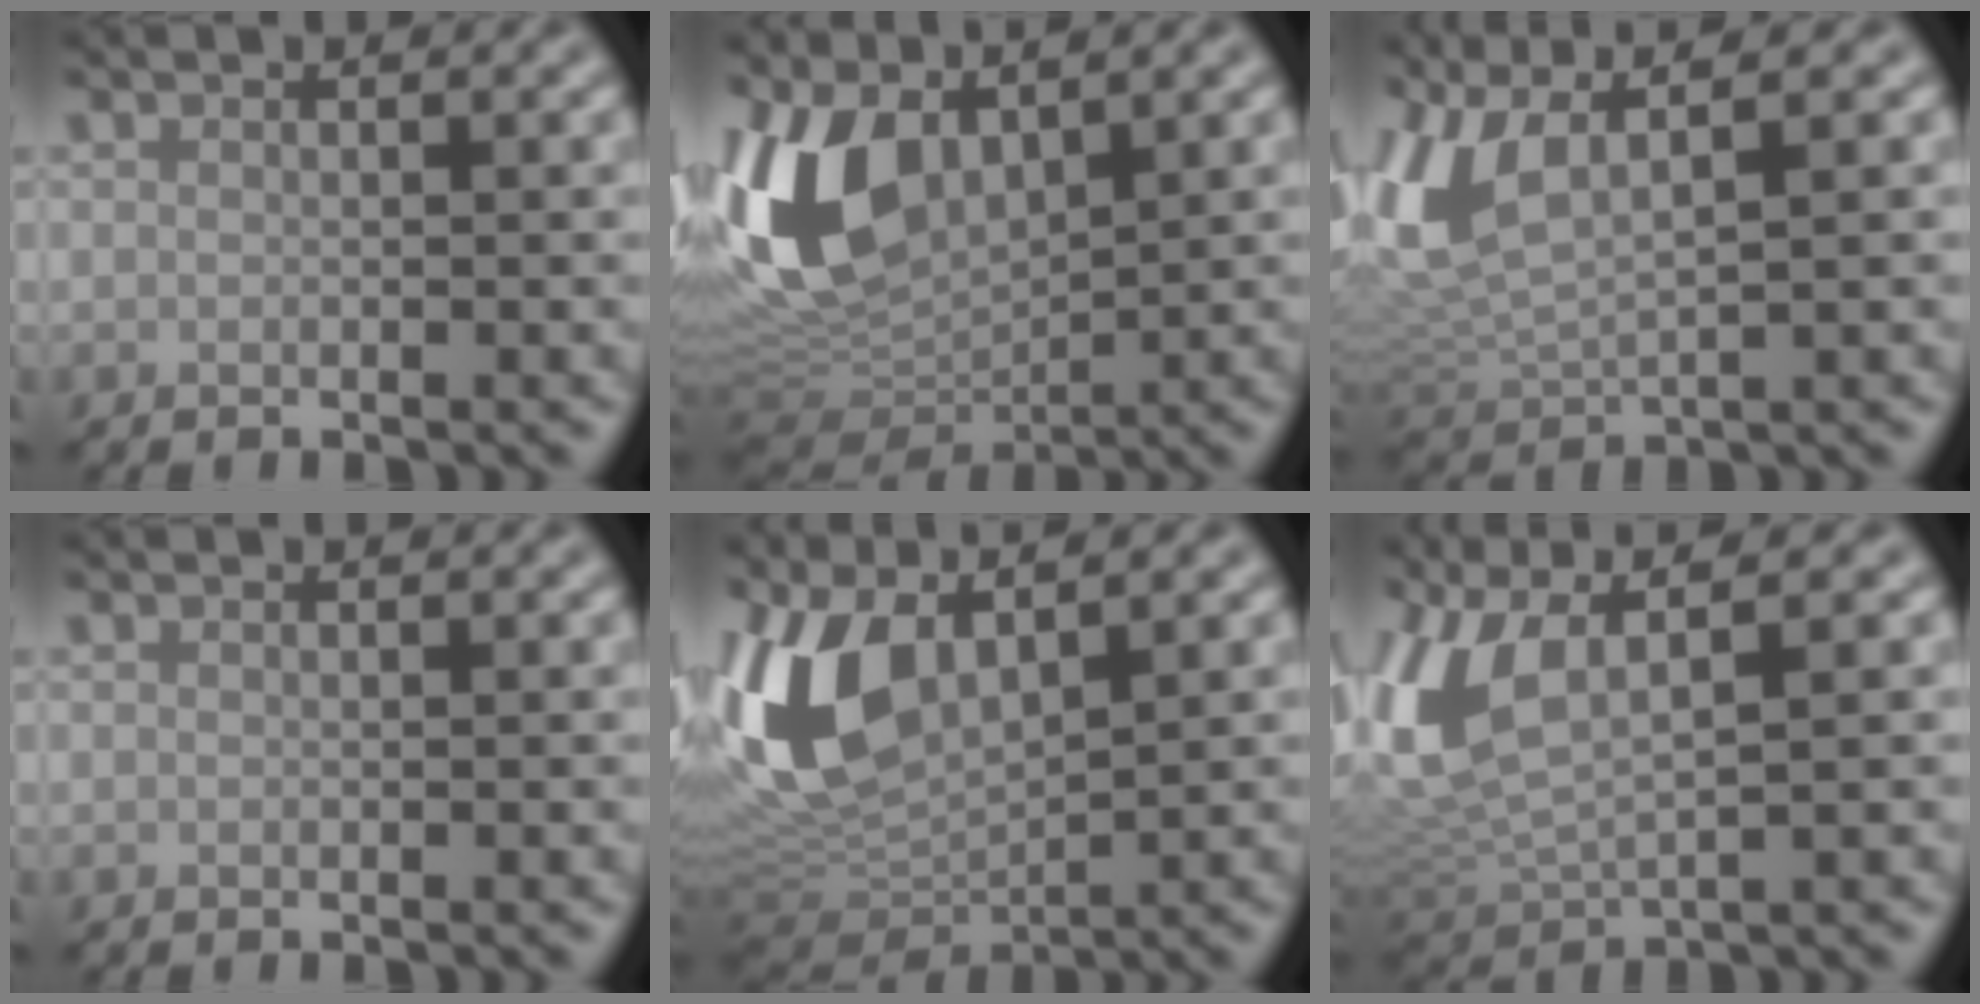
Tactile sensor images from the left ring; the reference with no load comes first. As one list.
[{"total": 8.7, "force": [2.8, 4.6, 6.8], "torque": [-0.153, -0.006, 0.049]}, {"total": 7.0, "force": [3.3, 2.3, 5.7], "torque": [-0.144, 0.012, 0.067]}, {"total": 0.0}, {"total": 8.2, "force": [3.0, 3.8, 6.6], "torque": [-0.157, 0.002, 0.058]}, {"total": 7.2, "force": [2.8, 2.7, 6.0], "torque": [-0.146, 0.008, 0.056]}]